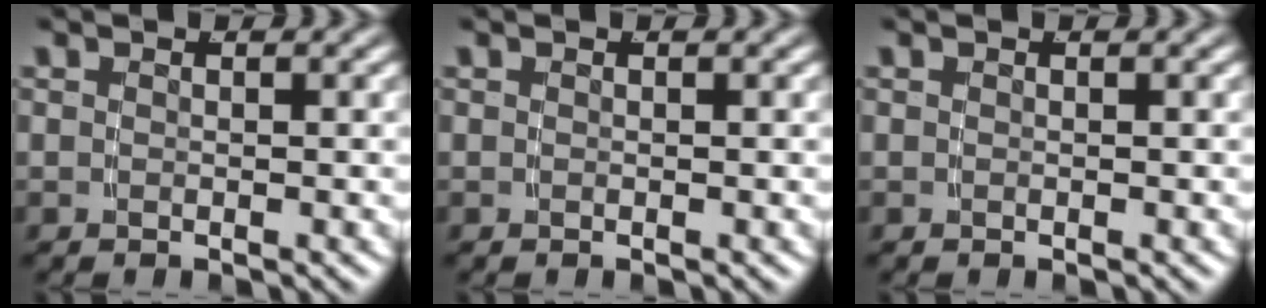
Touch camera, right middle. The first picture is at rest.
{"total": 0.0}
{"total": 0.0}